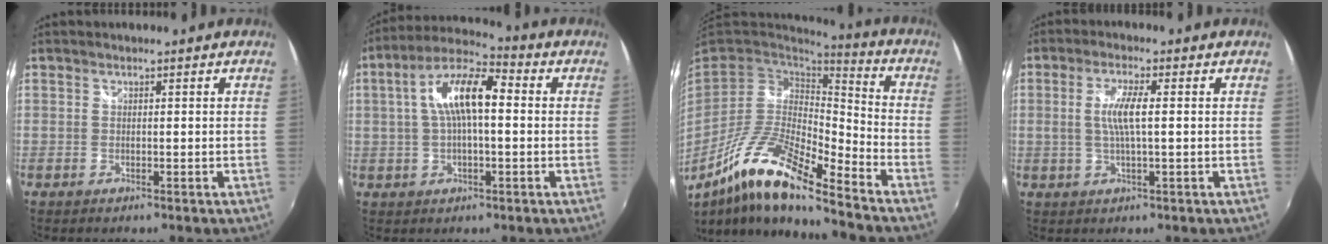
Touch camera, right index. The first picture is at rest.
{"total": 11.7, "force": [1.1, 4.2, 10.8], "torque": [-0.204, 0.025, 0.015]}
{"total": 17.3, "force": [-11.3, 3.2, 12.6], "torque": [-0.238, -0.022, -0.228]}
{"total": 5.5, "force": [0.4, 0.7, 5.5], "torque": [-0.104, 0.000, 0.009]}